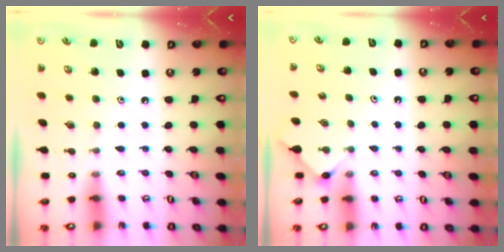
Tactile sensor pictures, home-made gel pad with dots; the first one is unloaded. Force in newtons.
{"total": 3.0, "press": 2.9, "slide": 0.4}